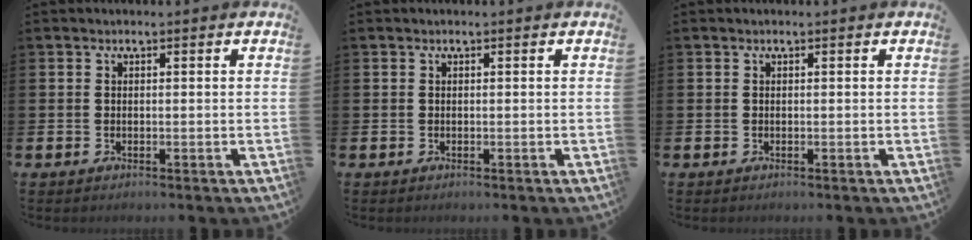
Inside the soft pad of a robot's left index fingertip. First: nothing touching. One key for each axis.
{"total": 0.0}
{"total": 0.0}